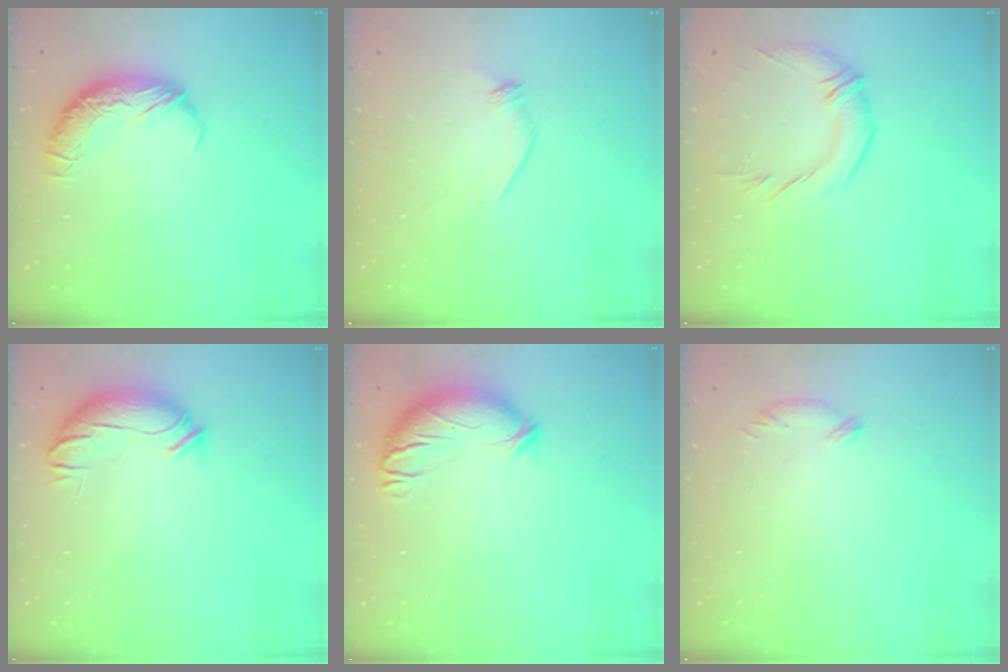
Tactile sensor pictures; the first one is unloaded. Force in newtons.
{"total": 6.2, "press": 6.1, "slide": 1.0}
{"total": 2.7, "press": 1.0, "slide": 2.5}
{"total": 4.0, "press": 3.5, "slide": 1.9}
{"total": 3.8, "press": 2.8, "slide": 2.5}
{"total": 8.0, "press": 8.0, "slide": 0.5}